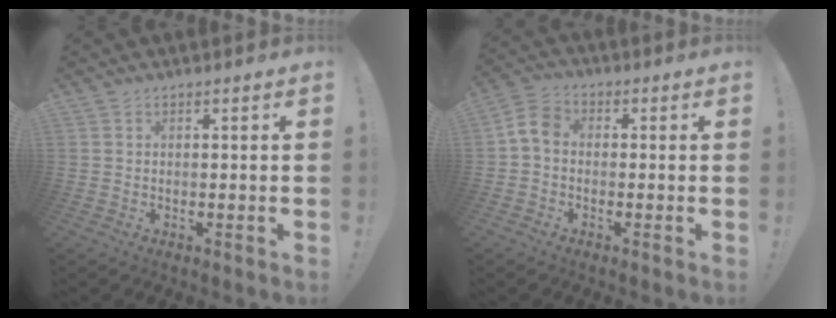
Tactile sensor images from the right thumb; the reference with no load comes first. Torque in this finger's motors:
{"motor_torque": [0.24, 0.04, 0.62, -0.13, -0.01]}